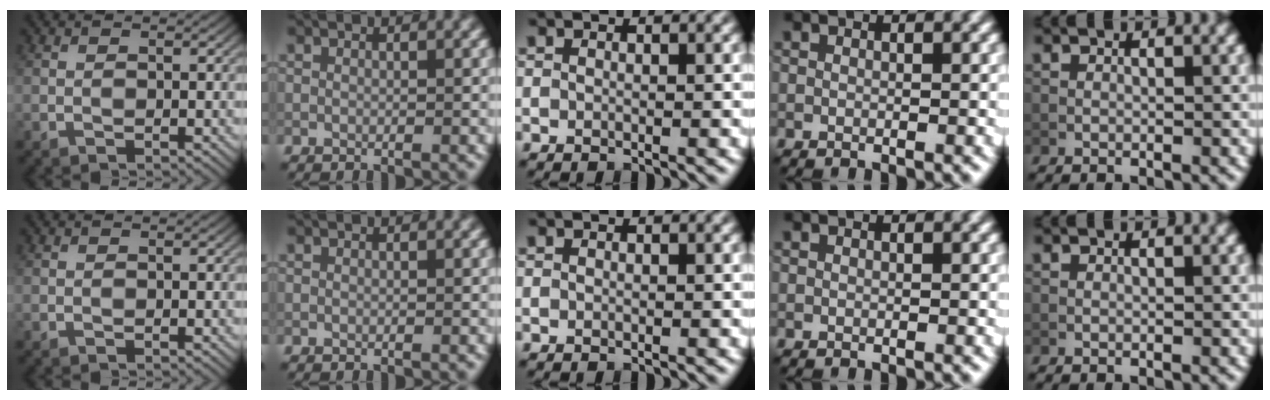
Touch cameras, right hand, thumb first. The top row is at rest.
{}